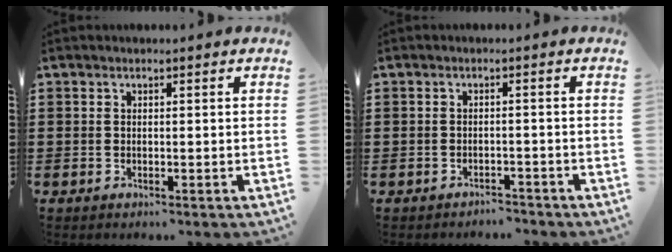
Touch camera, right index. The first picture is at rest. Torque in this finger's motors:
{"motor_torque": [-1.64, 0.33, -1.06, -0.21]}